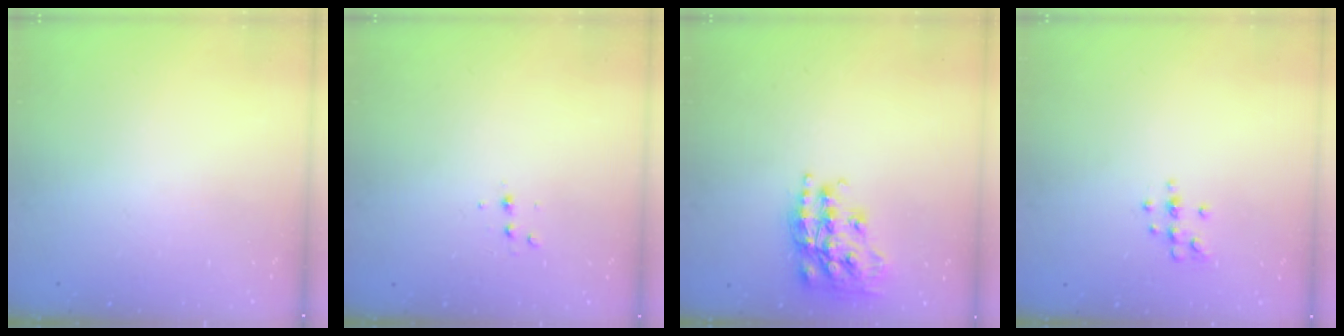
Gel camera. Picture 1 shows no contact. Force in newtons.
{"total": 3.7, "press": 3.5, "slide": 1.1}
{"total": 18.2, "press": 18.1, "slide": 1.1}
{"total": 6.5, "press": 6.4, "slide": 1.2}